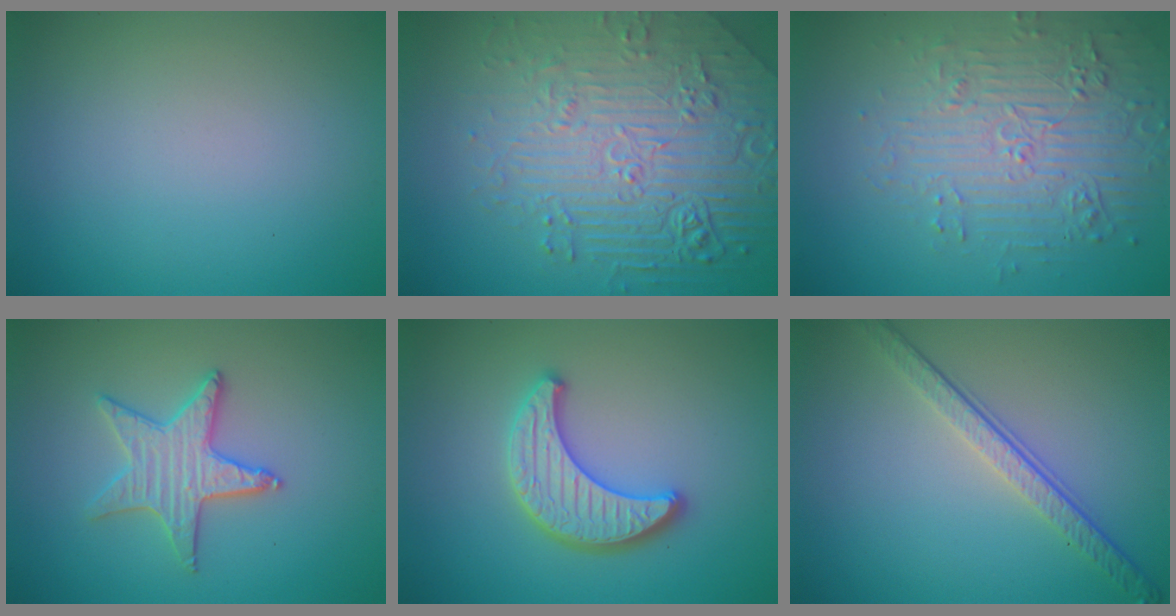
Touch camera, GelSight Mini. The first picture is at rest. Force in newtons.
{"total": 7.9, "press": 6.1, "slide": 5.1}
{"total": 4.8, "press": 4.2, "slide": 2.2}
{"total": 3.3, "press": 3.3, "slide": 0.1}
{"total": 3.8, "press": 3.7, "slide": 0.9}
{"total": 3.7, "press": 2.8, "slide": 2.5}